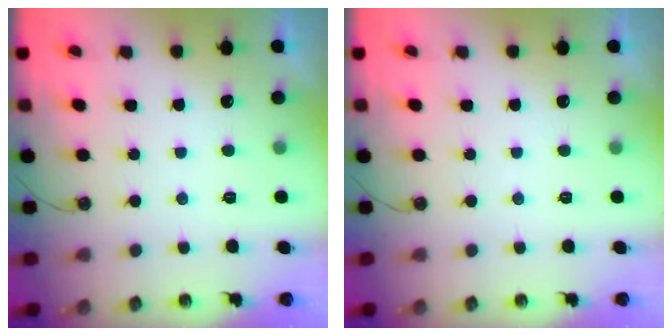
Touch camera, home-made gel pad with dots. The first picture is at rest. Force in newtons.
{"total": 0.0}